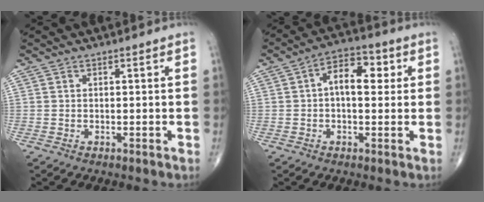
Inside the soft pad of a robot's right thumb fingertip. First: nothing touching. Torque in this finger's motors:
{"motor_torque": [0.00, 0.28, 0.35, 0.19, 0.03]}